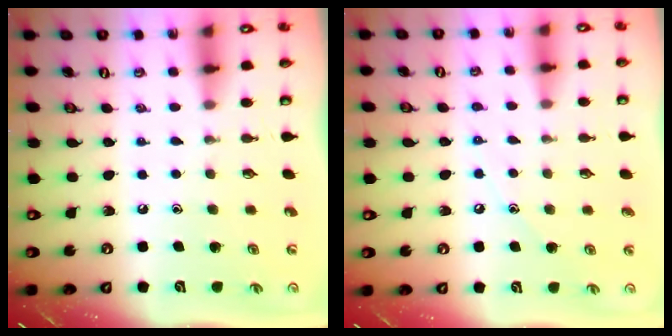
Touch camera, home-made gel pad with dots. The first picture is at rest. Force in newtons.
{"total": 5.7, "press": 5.7, "slide": 0.6}